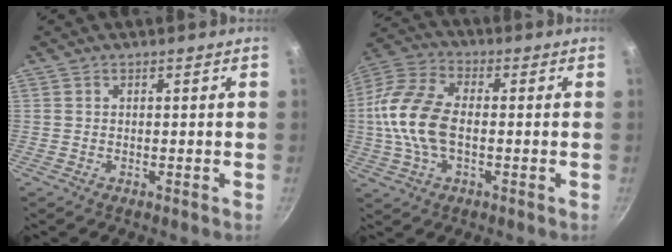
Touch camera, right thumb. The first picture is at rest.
{"total": 14.2, "force": [-1.0, 8.1, 11.6], "torque": [-0.230, 0.030, -0.034]}